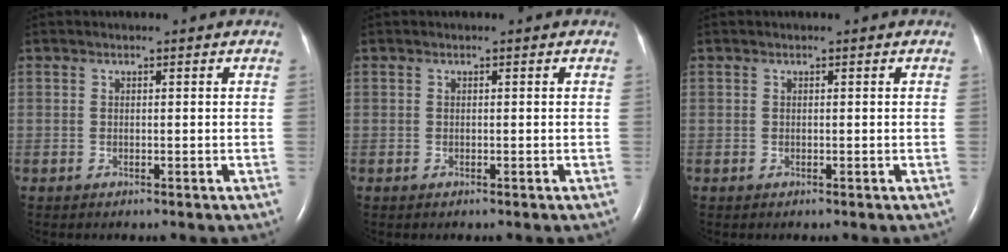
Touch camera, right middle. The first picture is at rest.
{"total": 0.0}
{"total": 0.0}